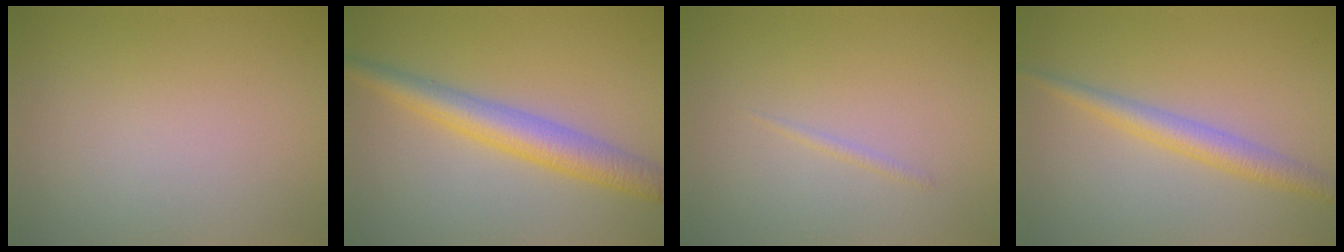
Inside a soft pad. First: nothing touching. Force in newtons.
{"total": 4.7, "press": 4.7, "slide": 0.1}
{"total": 0.5, "press": 0.5, "slide": 0.1}
{"total": 2.9, "press": 2.9, "slide": 0.0}